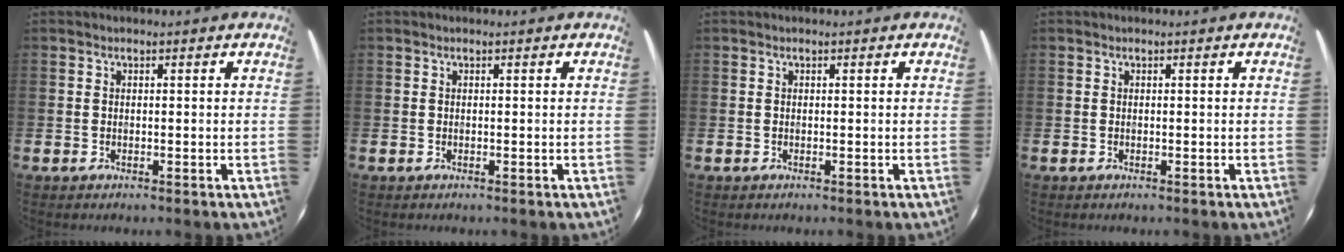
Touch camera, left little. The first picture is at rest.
{"total": 0.0}
{"total": 0.0}
{"total": 0.0}